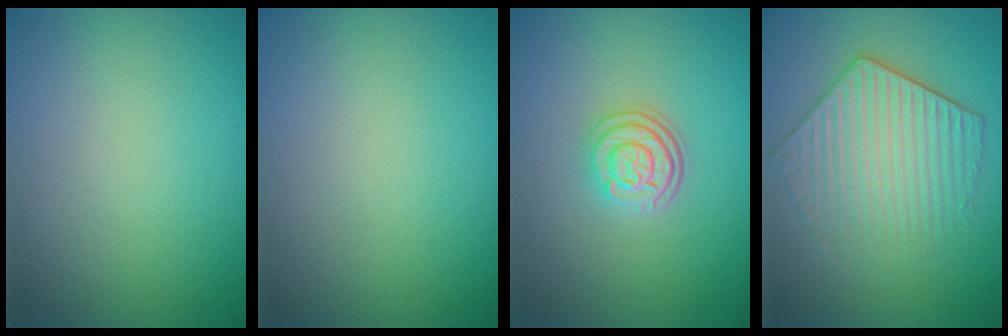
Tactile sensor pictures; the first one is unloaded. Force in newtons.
{"total": 0.0}
{"total": 3.1, "press": 2.4, "slide": 2.0}
{"total": 4.6, "press": 3.8, "slide": 2.6}